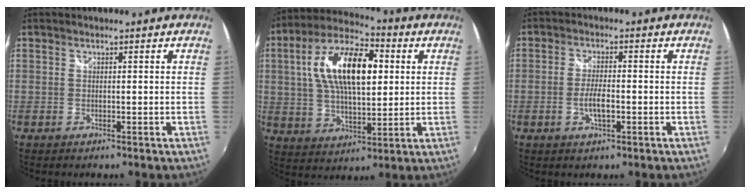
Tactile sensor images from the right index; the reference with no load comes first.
{"total": 17.6, "force": [3.6, 8.2, 15.2], "torque": [-0.277, 0.027, 0.060]}
{"total": 4.2, "force": [-1.3, 1.2, 3.8], "torque": [-0.079, 0.000, -0.024]}